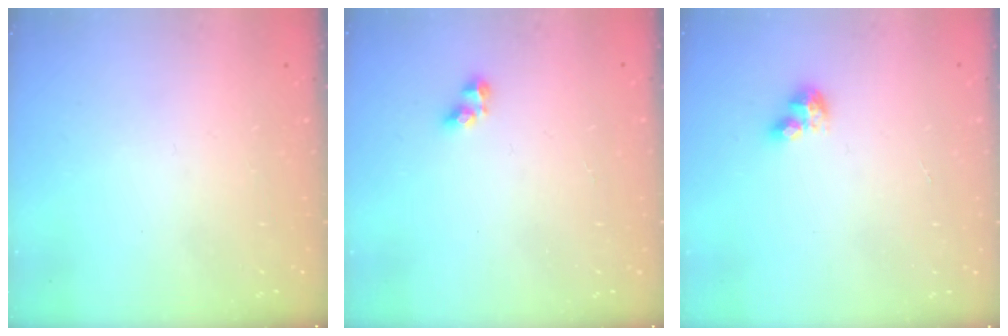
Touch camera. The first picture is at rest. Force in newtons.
{"total": 2.9, "press": 2.6, "slide": 1.1}
{"total": 4.5, "press": 4.5, "slide": 0.4}